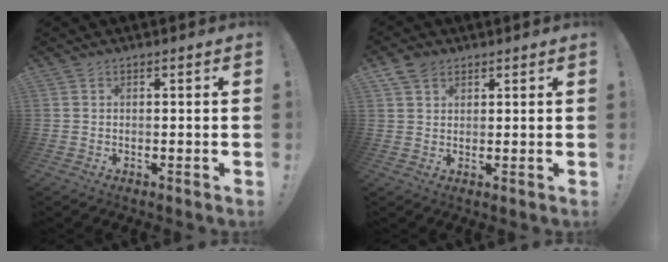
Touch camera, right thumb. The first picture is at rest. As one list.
[{"total": 5.2, "force": [2.9, 3.9, 2.0], "torque": [-0.034, -0.005, 0.057]}]